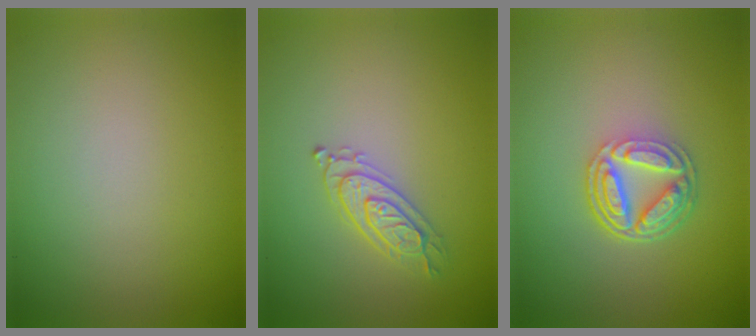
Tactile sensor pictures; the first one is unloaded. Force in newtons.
{"total": 2.2, "press": 2.1, "slide": 0.4}
{"total": 4.7, "press": 3.4, "slide": 3.2}